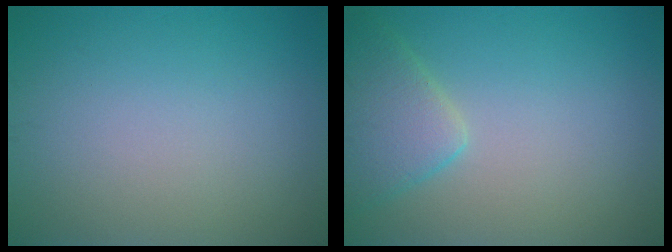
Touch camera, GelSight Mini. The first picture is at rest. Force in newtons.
{"total": 3.8, "press": 3.8, "slide": 0.3}